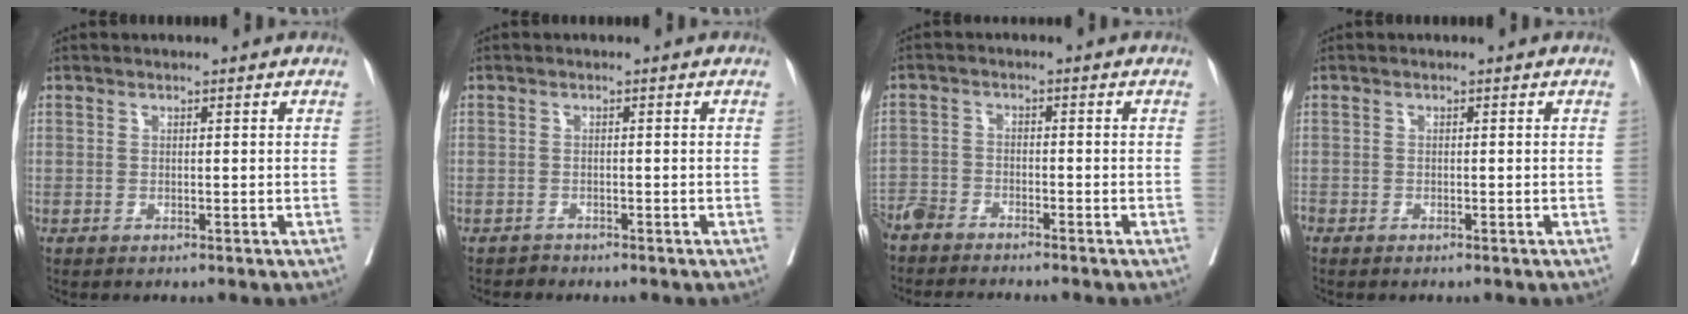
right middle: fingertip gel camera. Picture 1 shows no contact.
{"total": 0.9, "force": [-0.8, 0.2, -0.3], "torque": [0.000, -0.003, -0.016]}
{"total": 5.9, "force": [-5.7, 0.9, 1.4], "torque": [-0.015, -0.013, -0.101]}
{"total": 1.0, "force": [-0.8, 0.5, 0.3], "torque": [-0.012, -0.002, -0.017]}